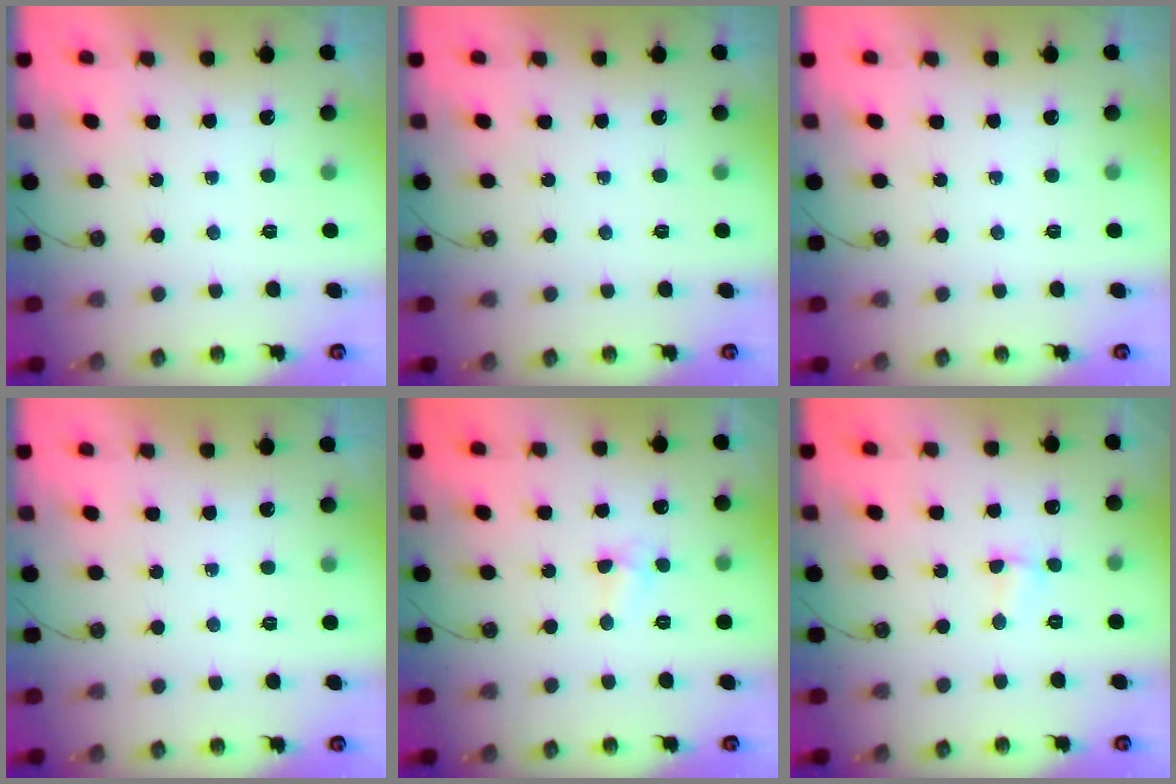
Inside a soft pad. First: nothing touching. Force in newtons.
{"total": 0.0}
{"total": 0.0}
{"total": 0.0}
{"total": 3.9, "press": 3.9, "slide": 0.5}
{"total": 1.8, "press": 1.7, "slide": 0.5}